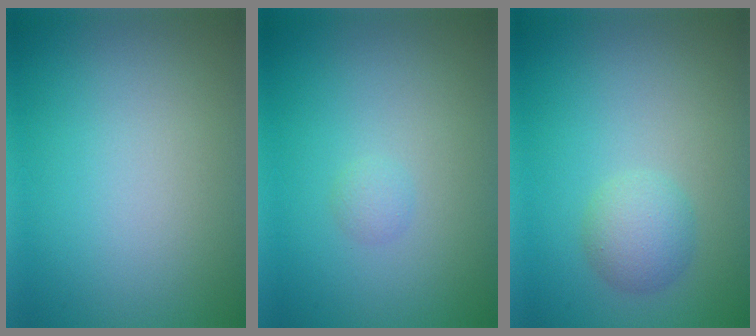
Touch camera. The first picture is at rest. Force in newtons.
{"total": 0.8, "press": 0.8, "slide": 0.1}
{"total": 2.4, "press": 2.4, "slide": 0.0}